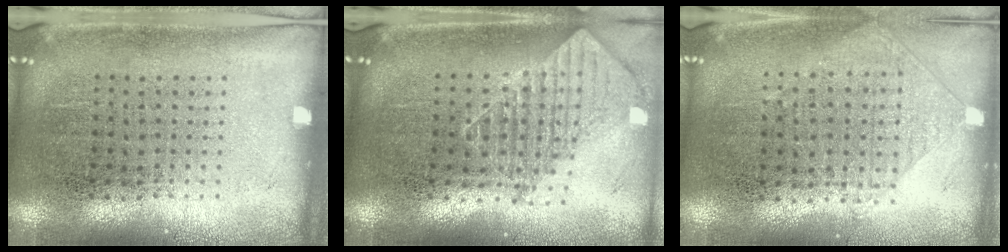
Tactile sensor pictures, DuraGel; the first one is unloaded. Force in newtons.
{"total": 1.7, "press": 1.3, "slide": 1.0}
{"total": 0.9, "press": 0.9, "slide": 0.3}